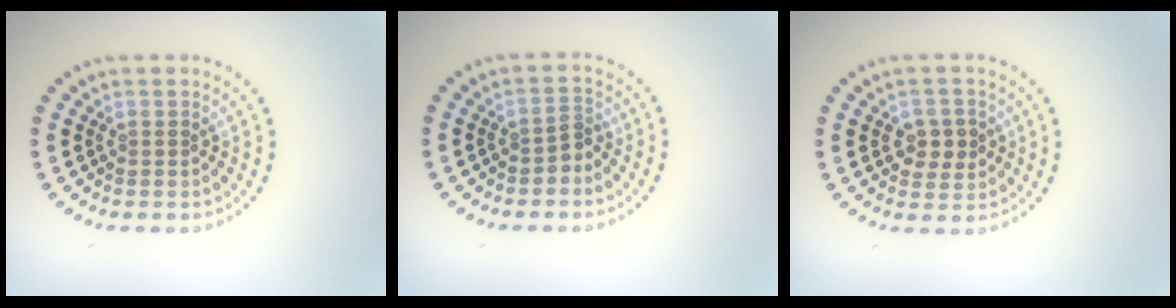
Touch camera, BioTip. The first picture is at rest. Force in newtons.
{"total": 1.4, "press": 1.2, "slide": 0.7}
{"total": 2.8, "press": 2.8, "slide": 0.3}